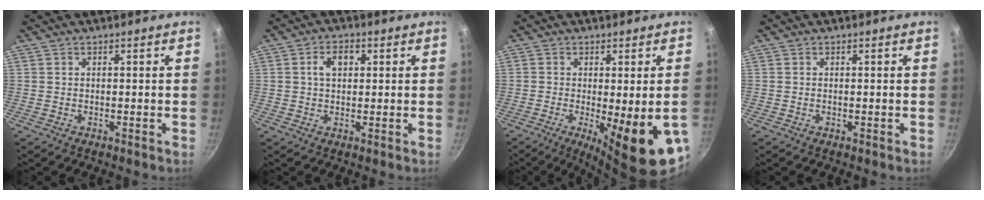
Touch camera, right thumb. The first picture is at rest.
{"total": 4.3, "force": [1.0, 2.9, 3.0], "torque": [-0.034, 0.008, 0.013]}
{"total": 14.6, "force": [-4.0, 3.5, 13.5], "torque": [-0.178, -0.019, -0.043]}
{"total": 0.0}